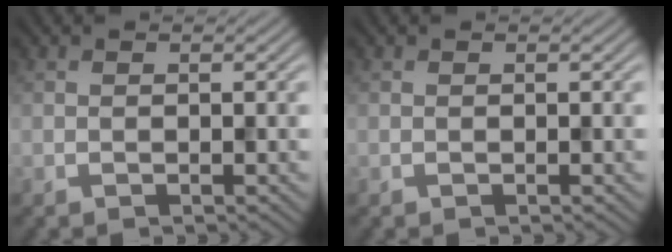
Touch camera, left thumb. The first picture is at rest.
{"total": 0.0}